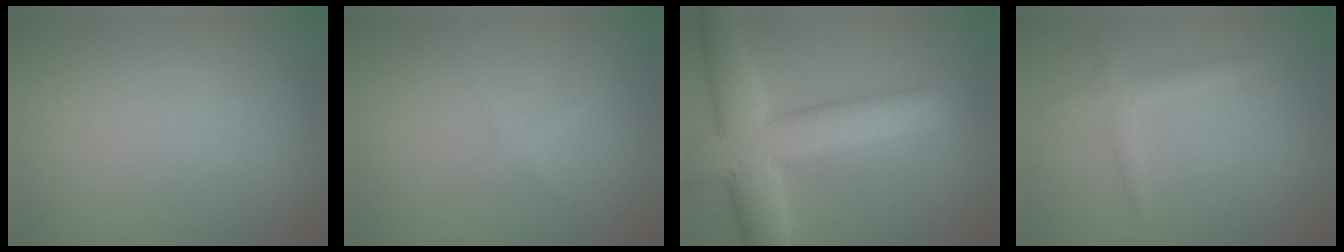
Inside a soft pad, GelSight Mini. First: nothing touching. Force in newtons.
{"total": 0.9, "press": 0.9, "slide": 0.0}
{"total": 10.5, "press": 10.4, "slide": 0.5}
{"total": 1.6, "press": 1.6, "slide": 0.0}